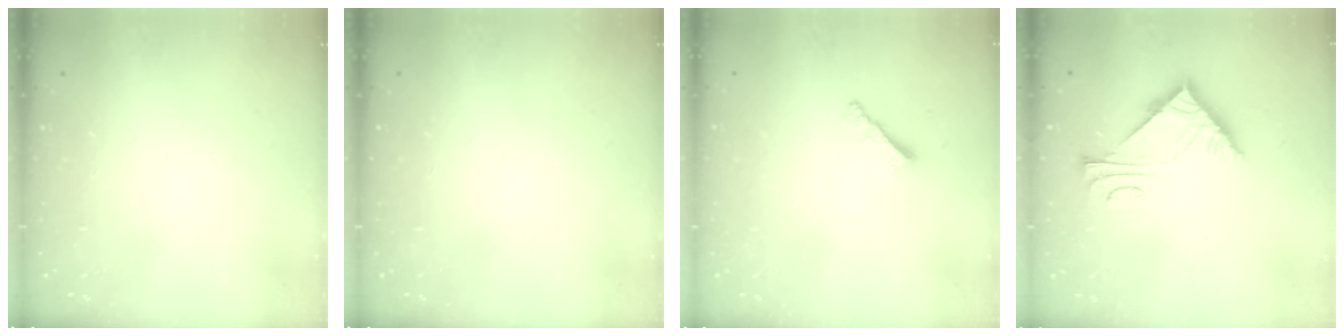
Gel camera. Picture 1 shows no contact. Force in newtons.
{"total": 0.0}
{"total": 1.9, "press": 1.8, "slide": 0.5}
{"total": 7.0, "press": 7.0, "slide": 0.1}